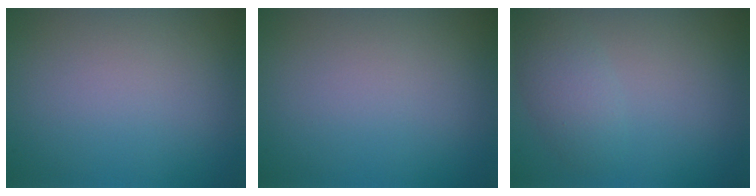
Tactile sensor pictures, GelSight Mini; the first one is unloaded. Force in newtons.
{"total": 0.0}
{"total": 2.6, "press": 2.6, "slide": 0.2}